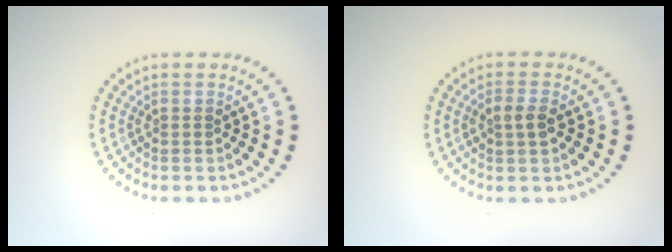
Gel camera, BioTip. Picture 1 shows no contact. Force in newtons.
{"total": 1.8, "press": 1.7, "slide": 0.2}